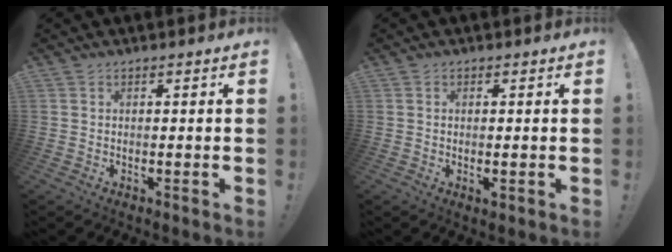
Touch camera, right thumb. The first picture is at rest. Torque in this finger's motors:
{"motor_torque": [-0.04, -0.10, -0.06, 0.39, -0.08]}